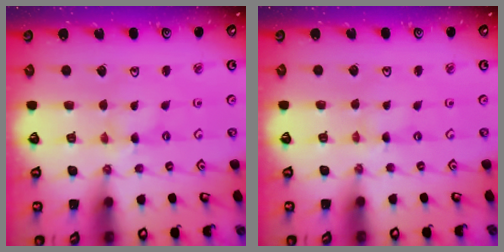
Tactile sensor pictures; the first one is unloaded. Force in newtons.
{"total": 0.0}